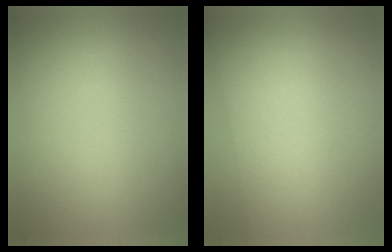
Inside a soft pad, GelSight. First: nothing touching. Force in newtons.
{"total": 2.8}